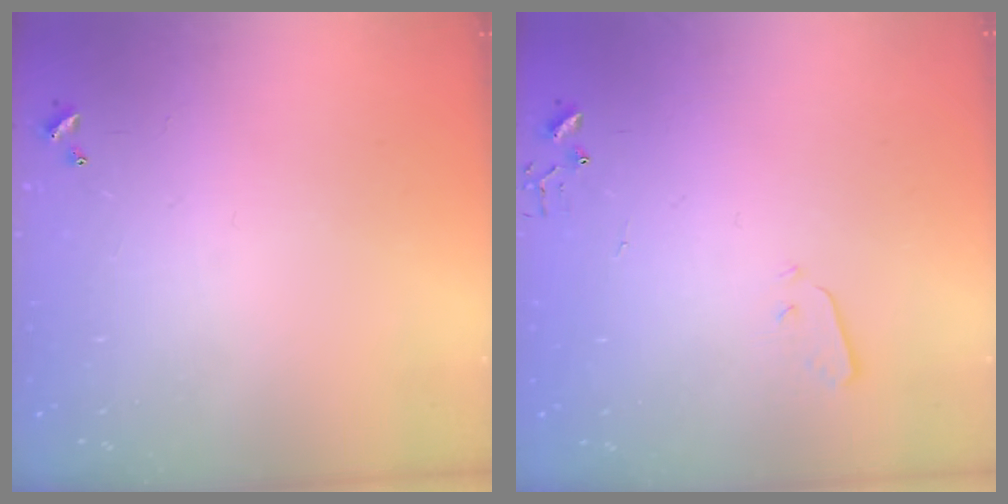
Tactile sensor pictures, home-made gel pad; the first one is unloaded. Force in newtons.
{"total": 2.9, "press": 2.9, "slide": 0.4}